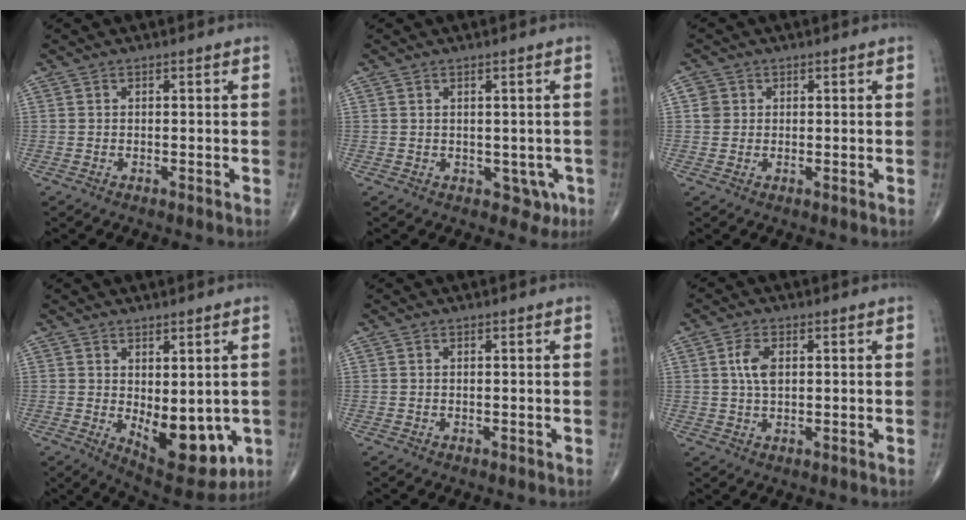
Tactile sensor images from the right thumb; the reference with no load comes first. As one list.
[{"total": 3.2, "force": [-0.2, 2.4, 2.1], "torque": [-0.001, -0.003, 0.006]}, {"total": 2.4, "force": [0.5, 2.3, 0.5], "torque": [0.005, 0.001, 0.007]}, {"total": 12.4, "force": [-1.9, 6.3, 10.6], "torque": [-0.112, -0.018, -0.003]}, {"total": 0.0}, {"total": 4.5, "force": [1.0, 2.4, 3.7], "torque": [-0.074, -0.001, 0.016]}]